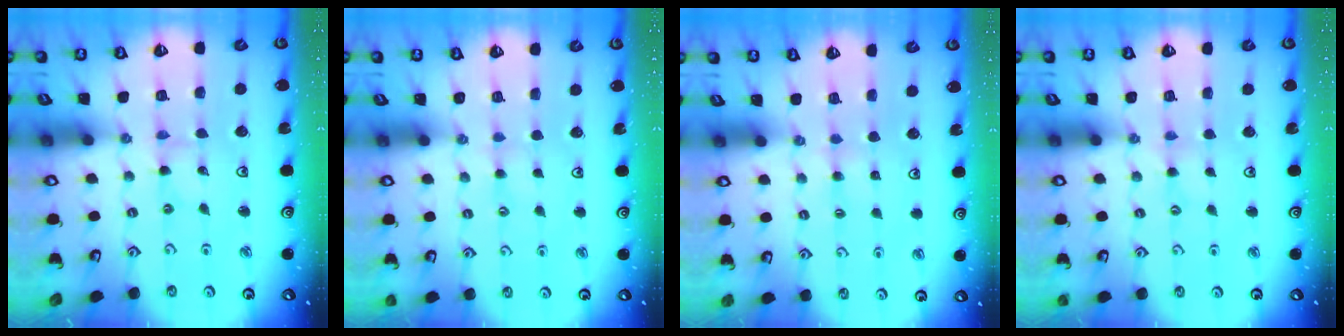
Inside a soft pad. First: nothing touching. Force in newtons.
{"total": 1.7, "press": 1.7, "slide": 0.3}
{"total": 2.9, "press": 2.8, "slide": 0.5}
{"total": 1.6, "press": 1.5, "slide": 0.3}